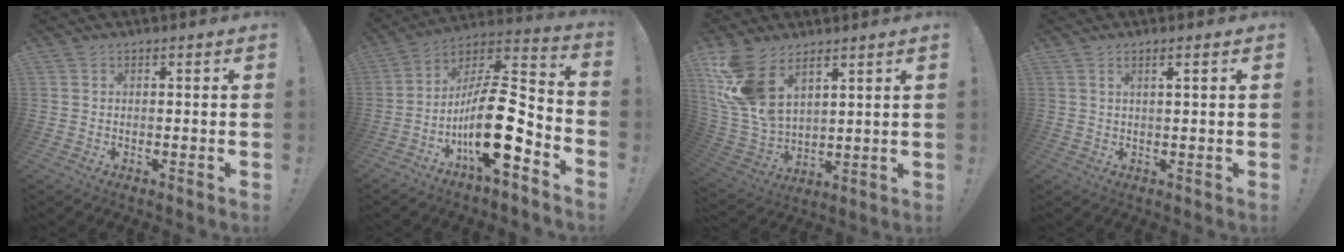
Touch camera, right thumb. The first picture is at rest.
{"total": 19.4, "force": [-6.1, 6.4, 17.2], "torque": [-0.303, 0.018, -0.103]}
{"total": 14.6, "force": [8.0, 8.2, 9.0], "torque": [-0.208, -0.048, 0.153]}
{"total": 2.0, "force": [0.9, -0.3, 1.7], "torque": [-0.026, -0.005, 0.012]}